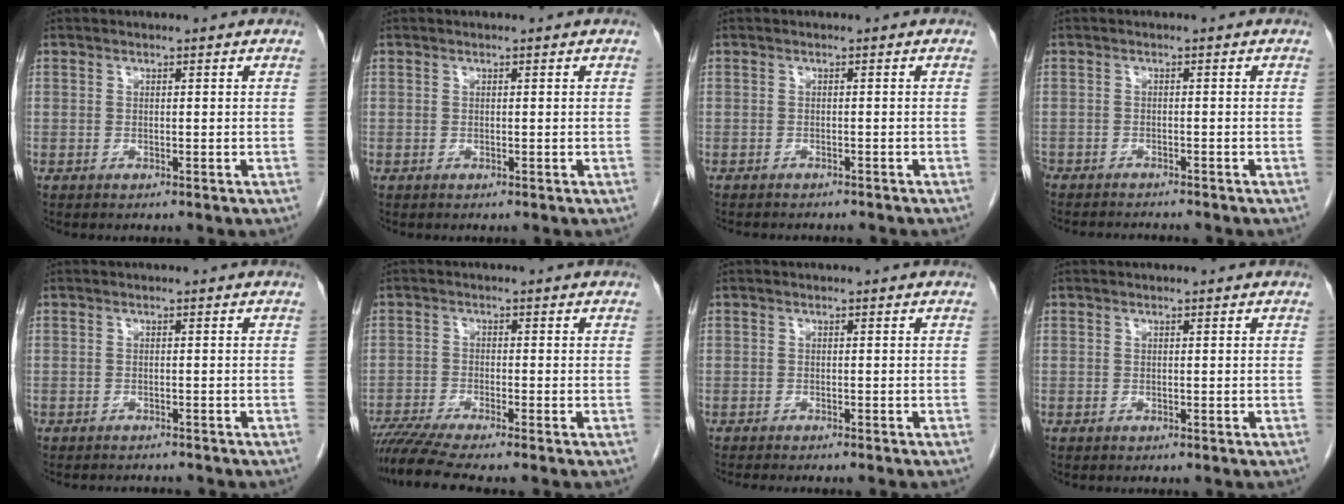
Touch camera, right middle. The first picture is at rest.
{"total": 0.0}
{"total": 5.3, "force": [-4.8, 1.2, 2.0], "torque": [-0.023, -0.003, -0.057]}
{"total": 5.8, "force": [-5.6, 0.7, 1.5], "torque": [-0.015, -0.010, -0.085]}
{"total": 3.1, "force": [-3.0, 0.7, 0.4], "torque": [-0.001, -0.003, -0.041]}
{"total": 7.5, "force": [-6.4, -0.8, 3.8], "torque": [-0.064, -0.019, -0.109]}
{"total": 6.2, "force": [-5.5, 0.3, 2.9], "torque": [-0.023, -0.010, -0.075]}
{"total": 0.0}